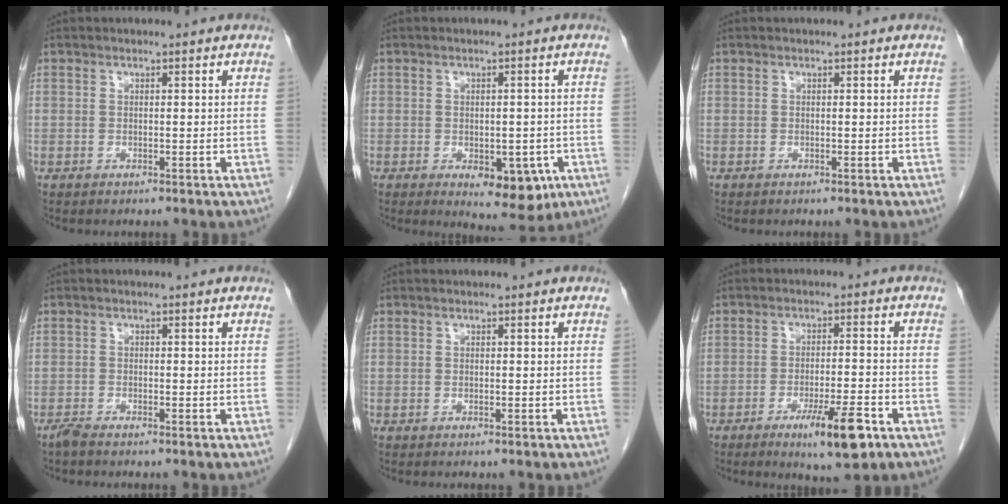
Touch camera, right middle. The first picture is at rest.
{"total": 7.2, "force": [-2.8, 3.5, 5.7], "torque": [-0.063, -0.005, -0.023]}
{"total": 0.0}
{"total": 1.3, "force": [-1.1, 0.0, 0.5], "torque": [-0.018, -0.004, -0.024]}
{"total": 0.0}
{"total": 9.0, "force": [-5.1, 1.9, 7.2], "torque": [-0.109, -0.008, -0.073]}